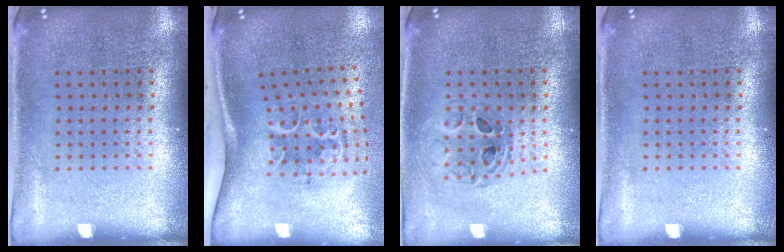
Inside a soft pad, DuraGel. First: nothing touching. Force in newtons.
{"total": 2.0, "press": 1.4, "slide": 1.4}
{"total": 0.7, "press": 0.7, "slide": 0.1}
{"total": 0.0}